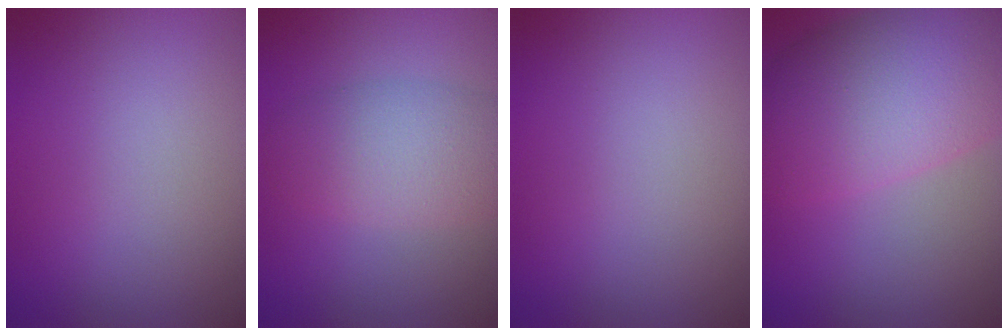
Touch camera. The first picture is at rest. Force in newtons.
{"total": 5.2, "press": 5.2, "slide": 0.1}
{"total": 0.0}
{"total": 9.9, "press": 9.9, "slide": 0.3}